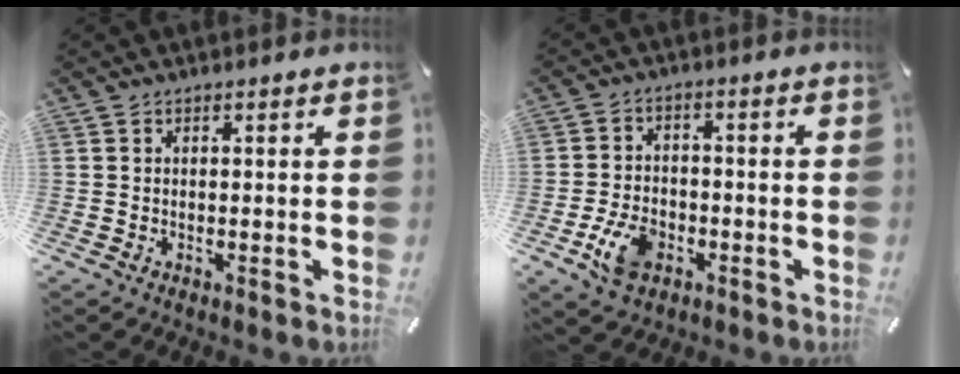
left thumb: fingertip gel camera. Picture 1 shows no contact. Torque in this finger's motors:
{"motor_torque": [0.31, 0.41, 0.22, 0.17, 0.07]}